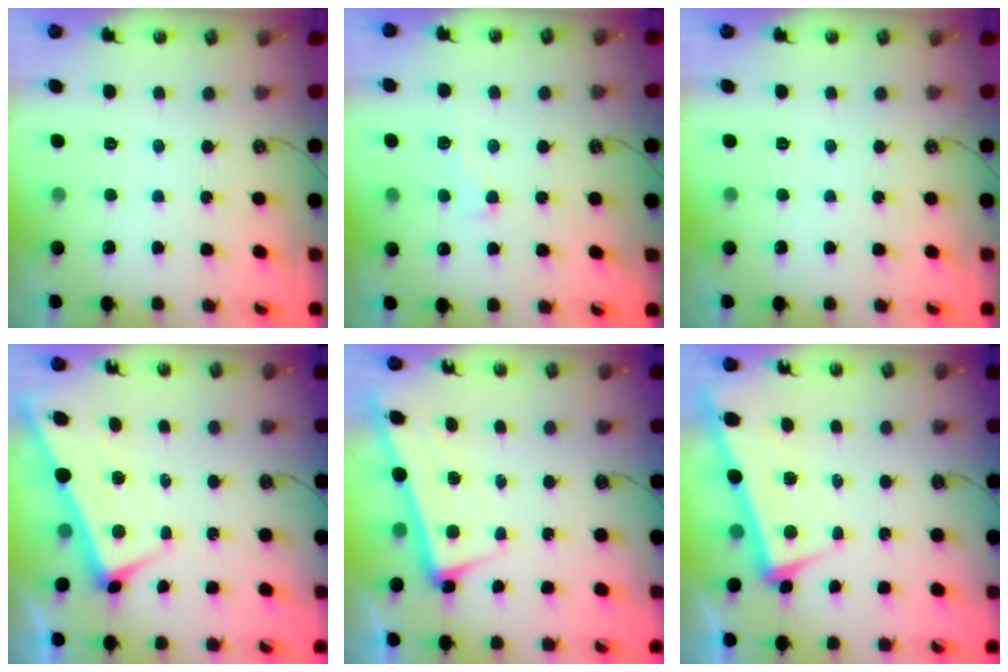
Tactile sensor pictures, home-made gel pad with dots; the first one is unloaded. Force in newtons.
{"total": 1.8, "press": 1.8, "slide": 0.5}
{"total": 0.0}
{"total": 2.8, "press": 2.7, "slide": 0.6}
{"total": 2.5, "press": 2.2, "slide": 1.1}
{"total": 3.9, "press": 3.6, "slide": 1.4}